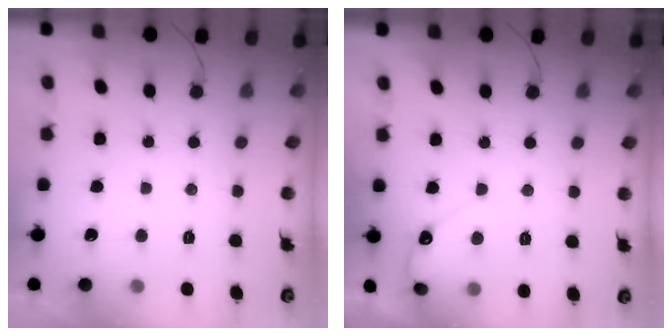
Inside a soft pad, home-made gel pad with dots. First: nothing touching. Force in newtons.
{"total": 4.1, "press": 4.1, "slide": 0.3}